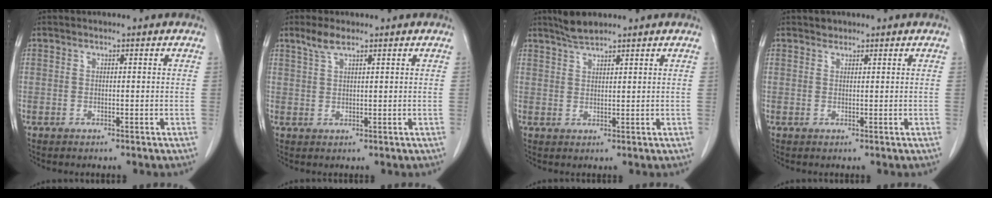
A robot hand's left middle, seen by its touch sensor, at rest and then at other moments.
{"total": 2.7, "force": [2.0, 0.4, 1.8], "torque": [-0.045, 0.006, 0.043]}
{"total": 3.1, "force": [2.8, 0.2, 1.3], "torque": [-0.030, 0.004, 0.055]}
{"total": 0.8, "force": [0.7, 0.4, 0.0], "torque": [-0.001, 0.000, 0.009]}